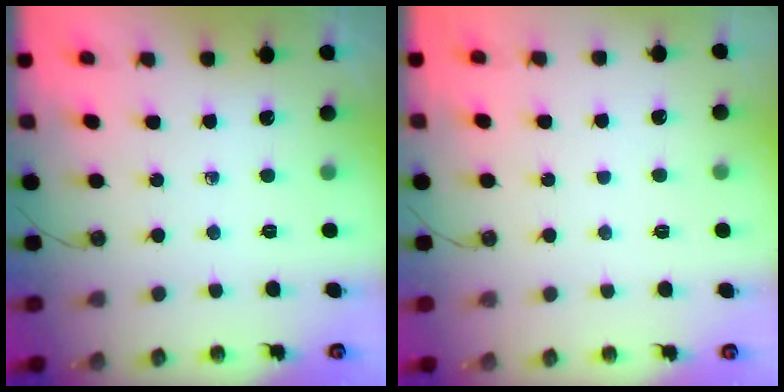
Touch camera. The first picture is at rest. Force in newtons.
{"total": 1.1, "press": 1.1, "slide": 0.1}